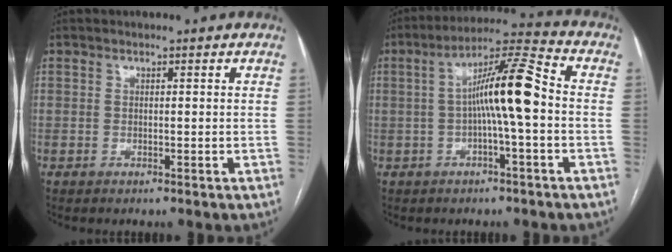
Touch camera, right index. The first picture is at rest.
{"total": 10.5, "force": [-0.6, 0.4, 10.5], "torque": [-0.182, 0.026, -0.015]}